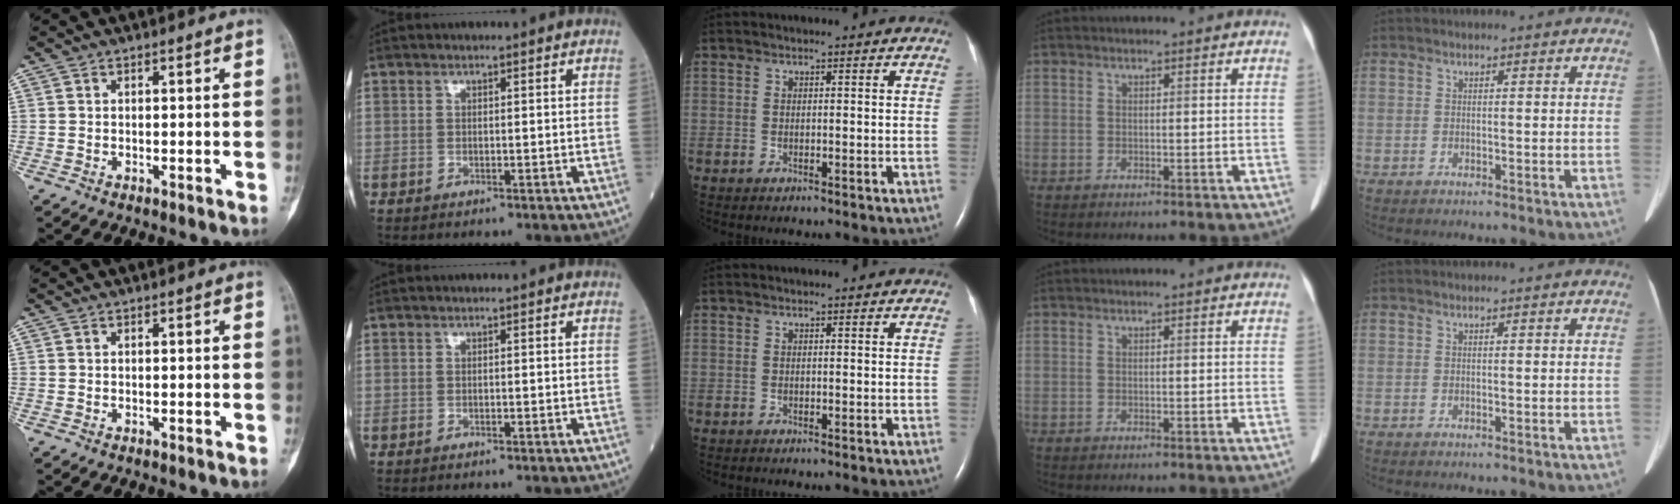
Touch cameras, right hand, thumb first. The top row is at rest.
{}